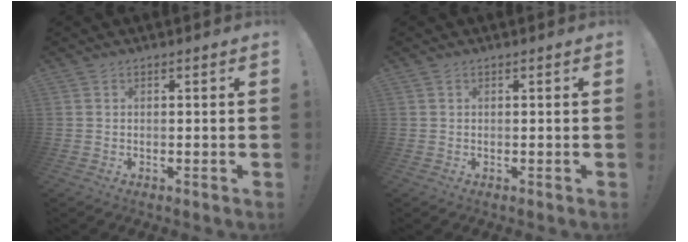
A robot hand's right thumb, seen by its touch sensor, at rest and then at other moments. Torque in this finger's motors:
{"motor_torque": [0.14, 0.01, -0.35, 0.28, 0.01]}